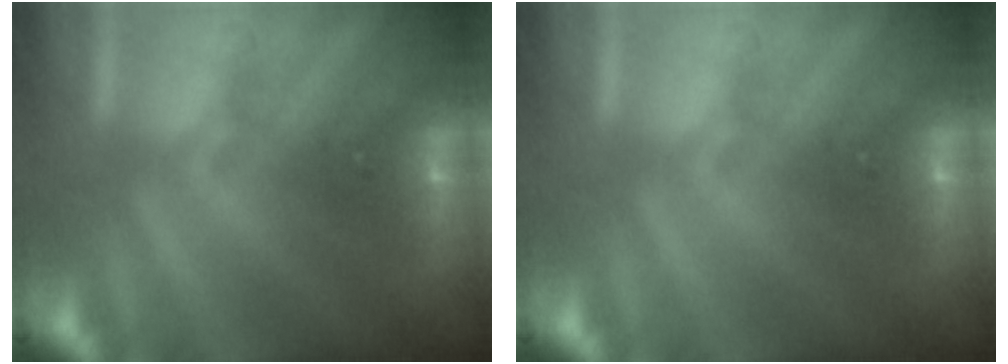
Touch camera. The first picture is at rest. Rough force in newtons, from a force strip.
{"total": 0.0}